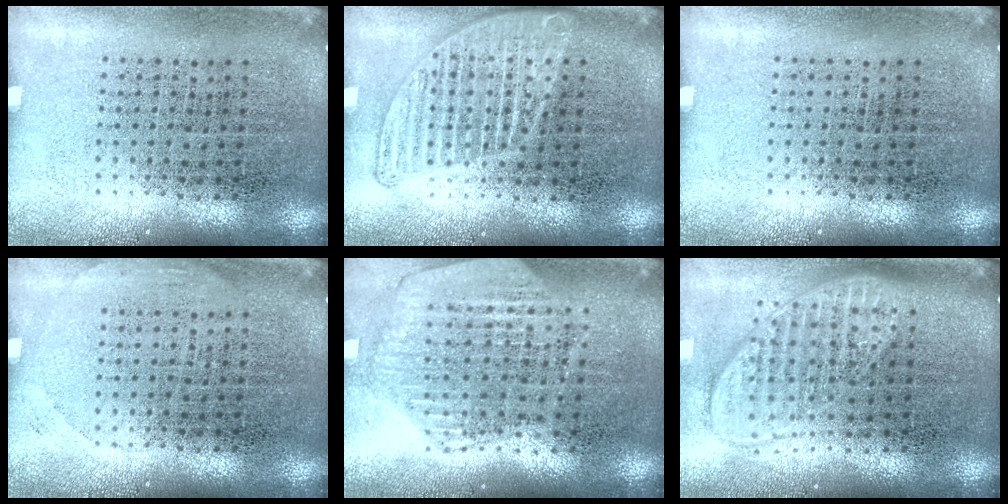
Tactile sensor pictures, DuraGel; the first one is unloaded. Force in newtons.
{"total": 1.3, "press": 1.3, "slide": 0.2}
{"total": 0.0}
{"total": 0.7, "press": 0.6, "slide": 0.1}
{"total": 1.1, "press": 1.1, "slide": 0.2}
{"total": 1.9, "press": 1.5, "slide": 1.1}